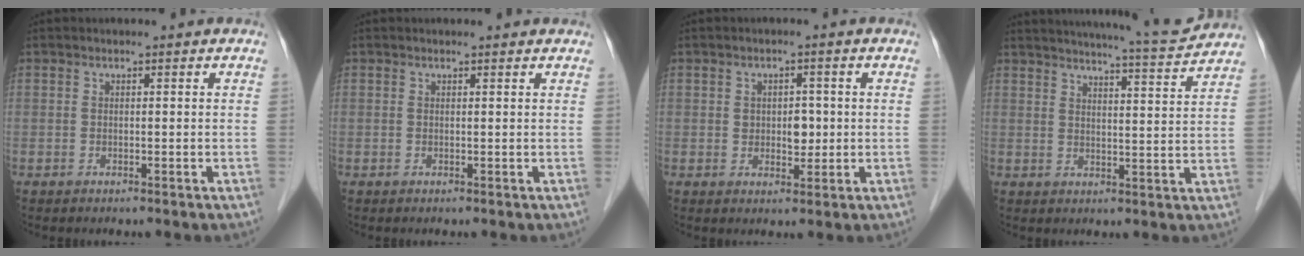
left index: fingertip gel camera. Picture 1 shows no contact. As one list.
[{"total": 1.4, "force": [1.3, 0.2, 0.2], "torque": [-0.013, 0.006, 0.012]}, {"total": 3.2, "force": [0.2, 2.3, 2.3], "torque": [-0.028, 0.004, 0.006]}, {"total": 12.6, "force": [12.0, -0.4, 3.9], "torque": [-0.062, -0.017, 0.153]}]